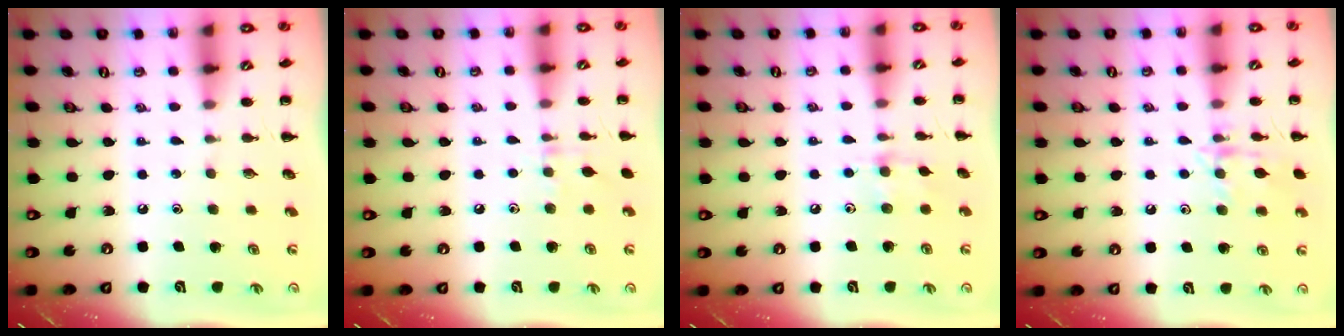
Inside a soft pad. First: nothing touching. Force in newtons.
{"total": 6.7, "press": 6.3, "slide": 2.3}
{"total": 4.8, "press": 4.8, "slide": 0.8}
{"total": 10.9, "press": 10.9, "slide": 0.7}